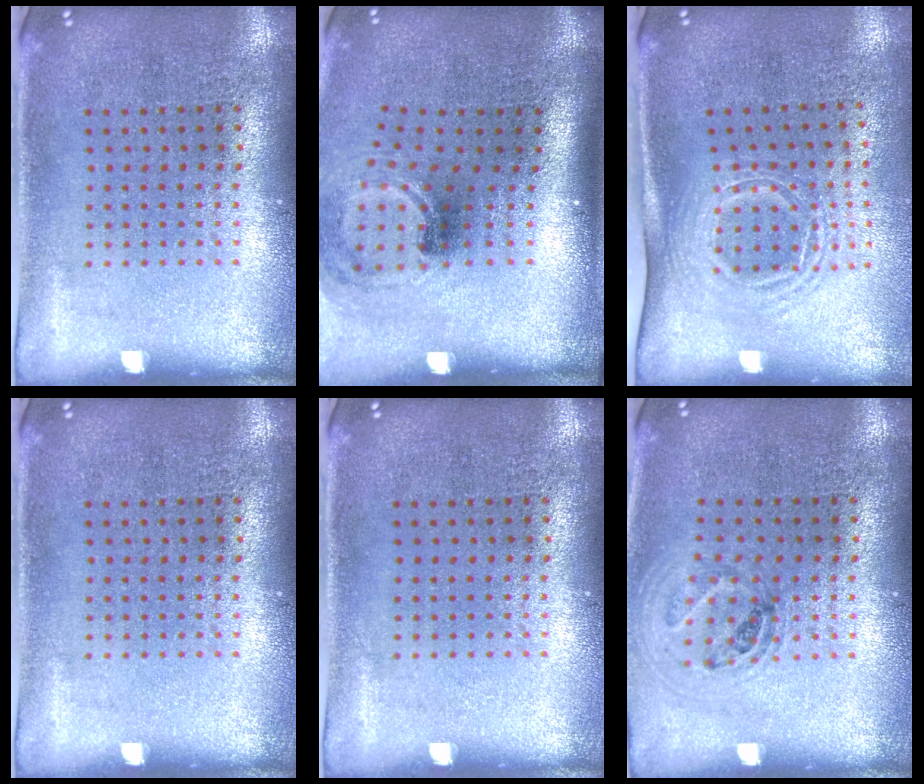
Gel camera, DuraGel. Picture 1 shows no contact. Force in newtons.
{"total": 1.6, "press": 1.1, "slide": 1.2}
{"total": 1.7, "press": 1.2, "slide": 1.1}
{"total": 0.0}
{"total": 0.0}
{"total": 0.9, "press": 0.9, "slide": 0.2}